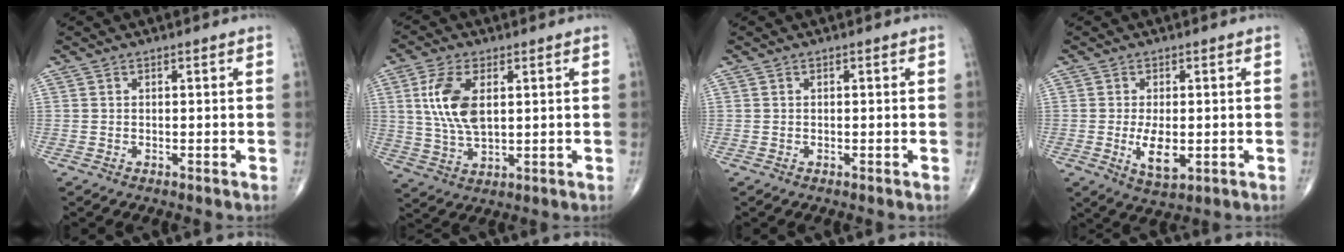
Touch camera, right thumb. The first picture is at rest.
{"total": 10.3, "force": [2.4, 5.3, 8.6], "torque": [-0.177, -0.008, 0.050]}
{"total": 0.0}
{"total": 6.1, "force": [-1.0, 2.9, 5.2], "torque": [-0.090, -0.012, -0.011]}